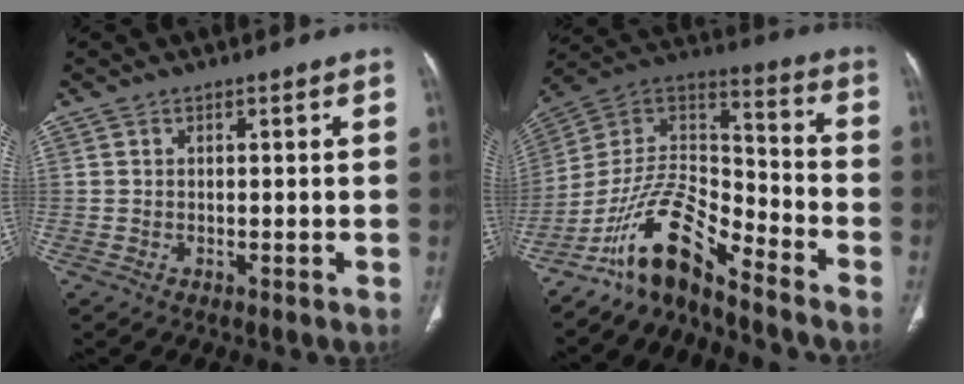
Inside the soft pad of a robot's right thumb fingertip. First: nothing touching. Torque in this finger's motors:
{"motor_torque": [2.79, 0.29, 1.41, -1.36, 0.45]}